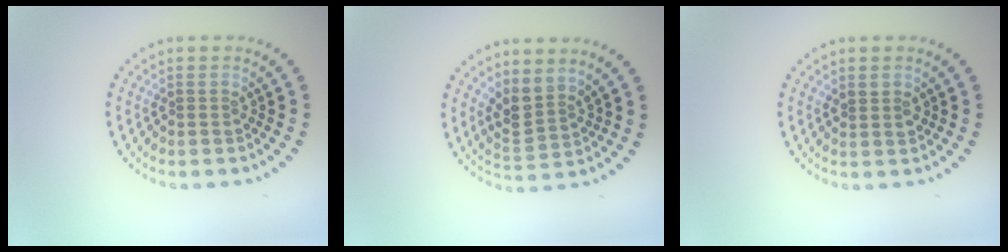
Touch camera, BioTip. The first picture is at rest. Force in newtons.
{"total": 2.8, "press": 2.1, "slide": 1.9}
{"total": 1.2, "press": 1.1, "slide": 0.5}